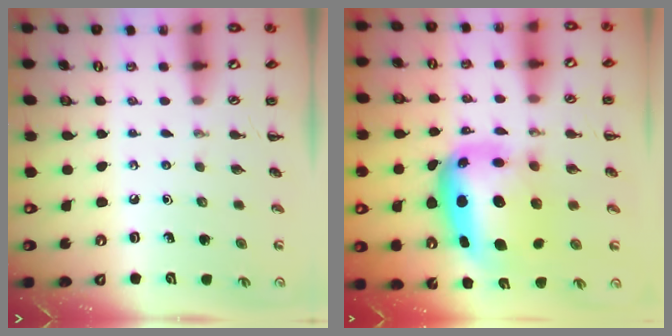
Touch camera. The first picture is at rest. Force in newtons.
{"total": 11.2, "press": 10.7, "slide": 3.2}